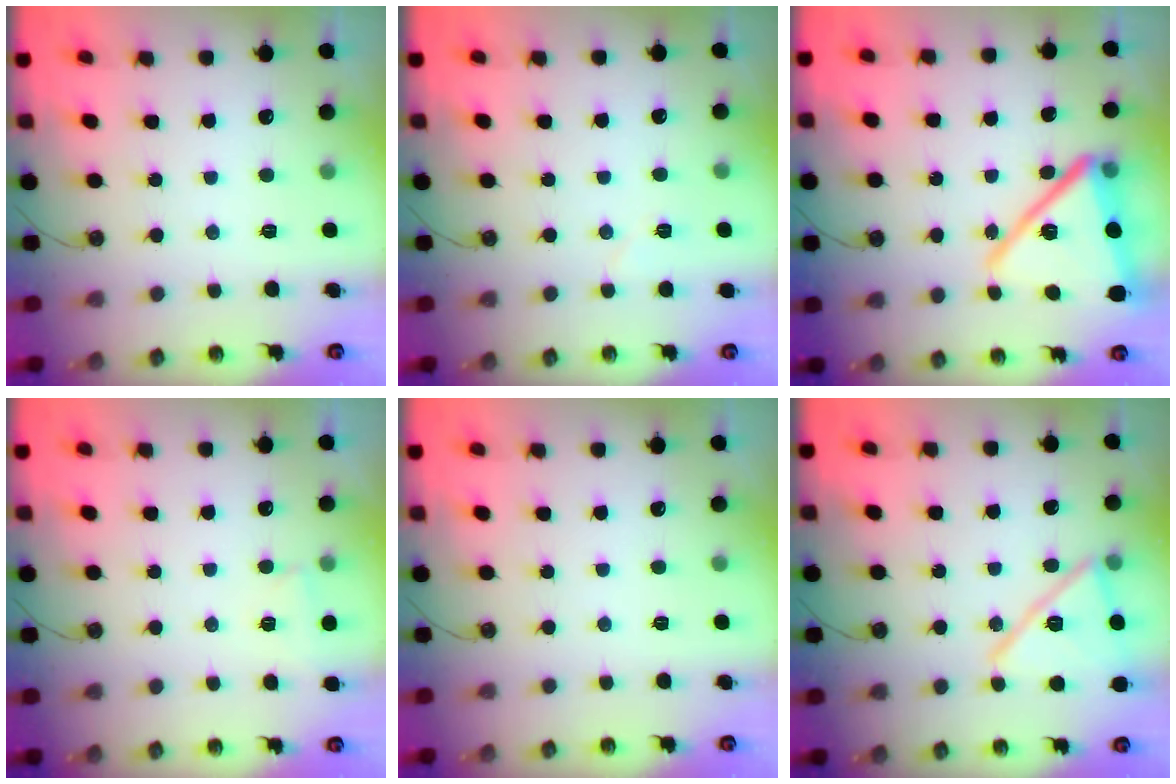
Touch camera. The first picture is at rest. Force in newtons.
{"total": 3.9, "press": 3.6, "slide": 1.4}
{"total": 19.7, "press": 19.5, "slide": 3.0}
{"total": 3.0, "press": 2.8, "slide": 0.9}
{"total": 0.0}
{"total": 16.7, "press": 16.6, "slide": 2.1}